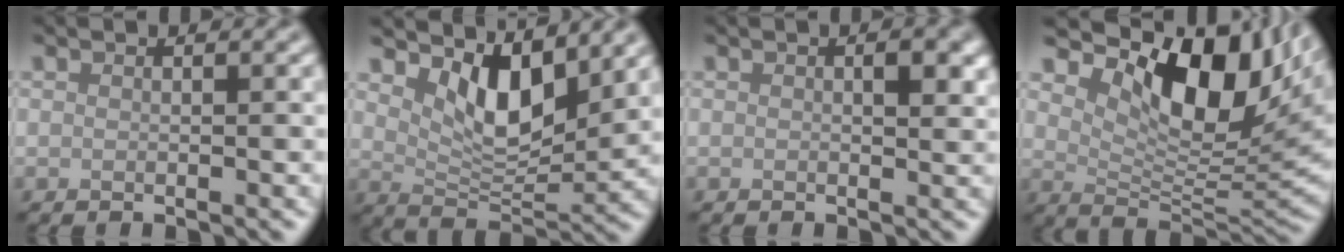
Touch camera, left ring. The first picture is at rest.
{"total": 5.9, "force": [3.3, 2.7, 4.2], "torque": [-0.076, -0.016, 0.052]}
{"total": 1.9, "force": [0.5, 0.7, 1.7], "torque": [-0.019, -0.003, 0.009]}
{"total": 11.4, "force": [5.6, 5.2, 8.5], "torque": [-0.131, -0.007, 0.103]}